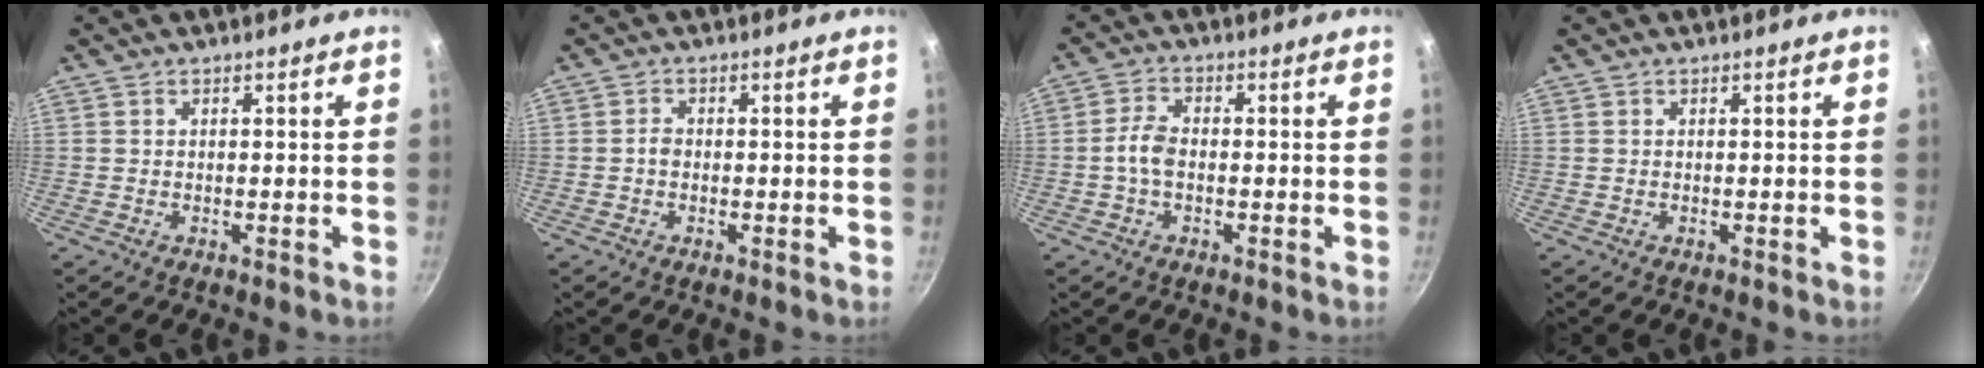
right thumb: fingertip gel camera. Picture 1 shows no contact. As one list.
[{"total": 1.4, "force": [-0.3, 1.1, 0.9], "torque": [-0.014, 0.008, -0.007]}, {"total": 4.2, "force": [-0.8, 2.5, 3.4], "torque": [-0.068, 0.018, -0.021]}, {"total": 0.0}]